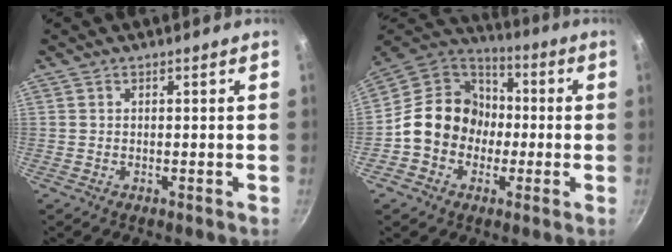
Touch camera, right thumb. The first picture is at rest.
{"total": 15.4, "force": [-2.0, 13.5, 7.3], "torque": [-0.082, 0.047, -0.050]}